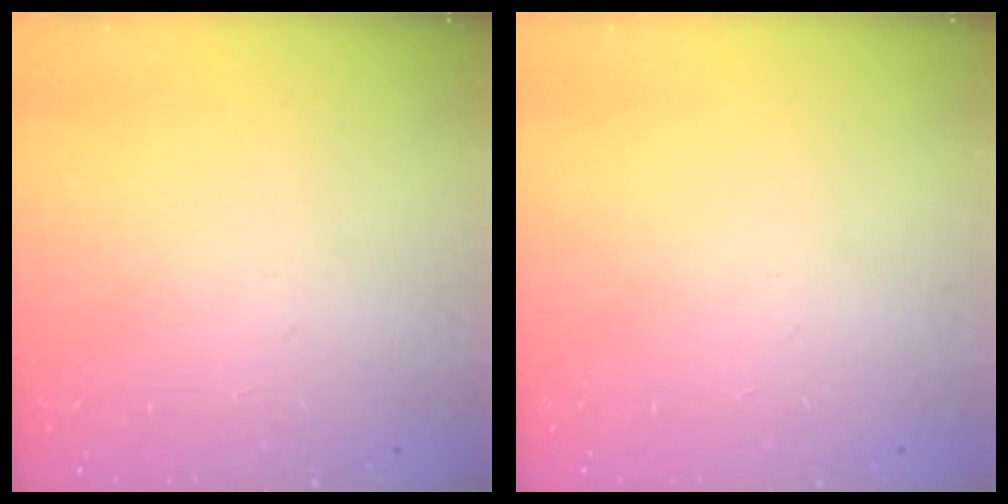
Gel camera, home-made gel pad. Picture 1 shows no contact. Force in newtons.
{"total": 0.0}